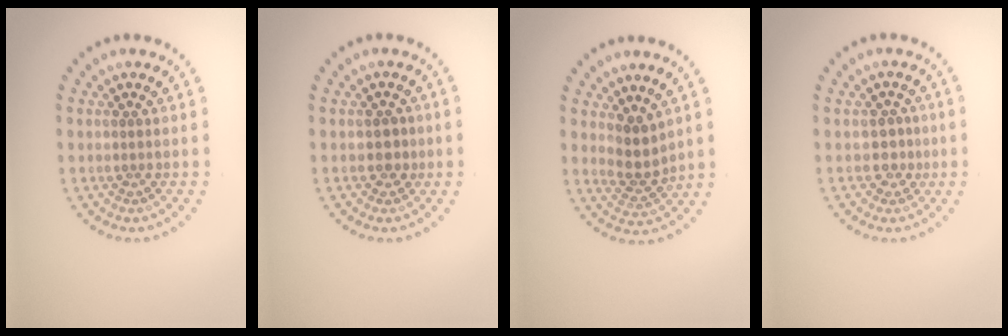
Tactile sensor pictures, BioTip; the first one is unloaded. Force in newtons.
{"total": 1.5, "press": 1.3, "slide": 0.7}
{"total": 2.6, "press": 2.1, "slide": 1.6}
{"total": 1.8, "press": 1.4, "slide": 1.1}